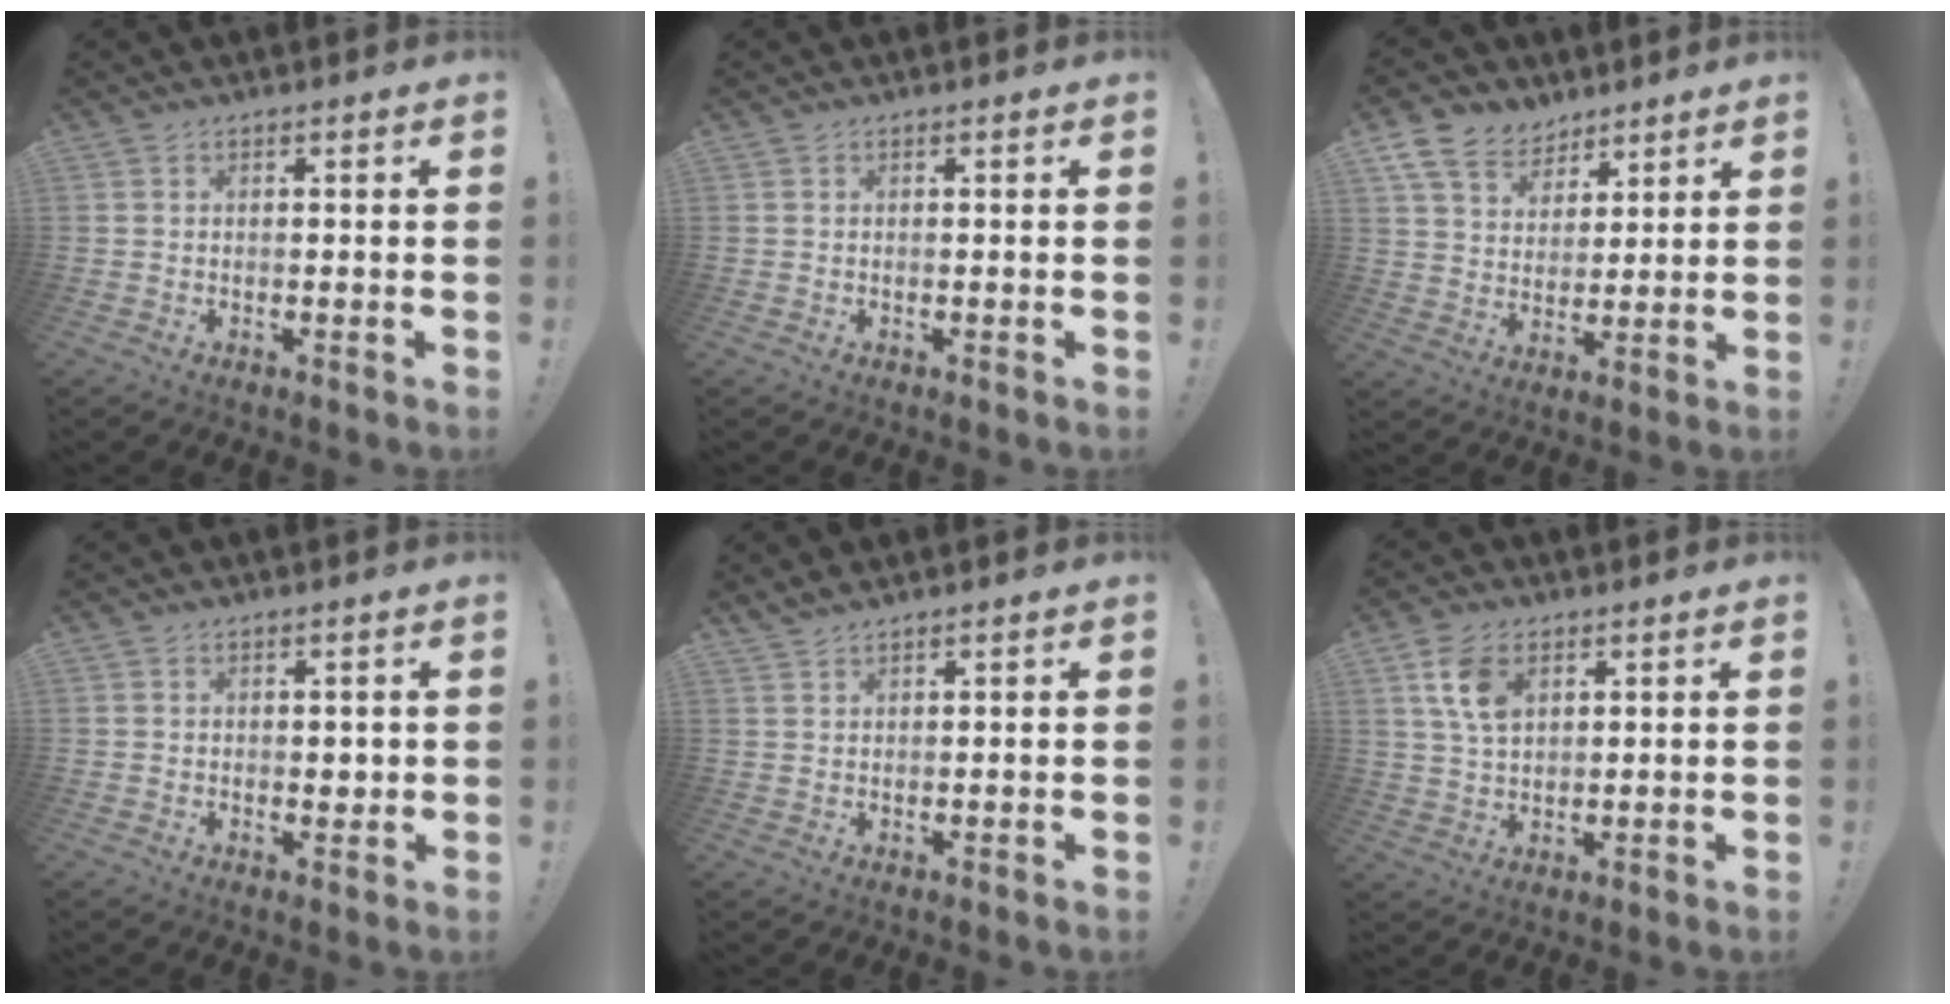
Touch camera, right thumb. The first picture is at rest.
{"total": 0.0}
{"total": 10.5, "force": [7.5, 6.8, 2.7], "torque": [-0.056, -0.051, 0.151]}
{"total": 1.7, "force": [0.3, 1.4, 0.9], "torque": [-0.004, -0.003, 0.003]}
{"total": 2.0, "force": [1.9, 0.2, 0.4], "torque": [-0.012, -0.010, 0.037]}
{"total": 8.7, "force": [3.8, 5.2, 5.8], "torque": [-0.101, -0.008, 0.072]}